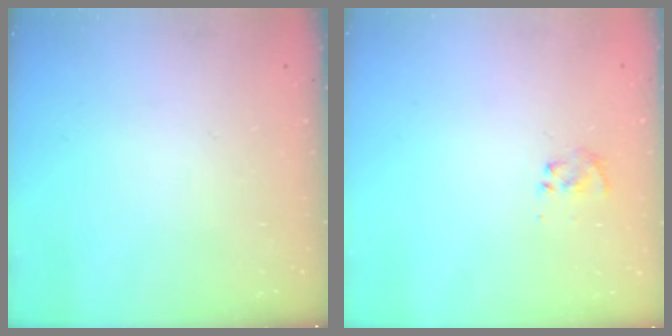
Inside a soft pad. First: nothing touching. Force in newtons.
{"total": 2.5, "press": 2.4, "slide": 0.8}